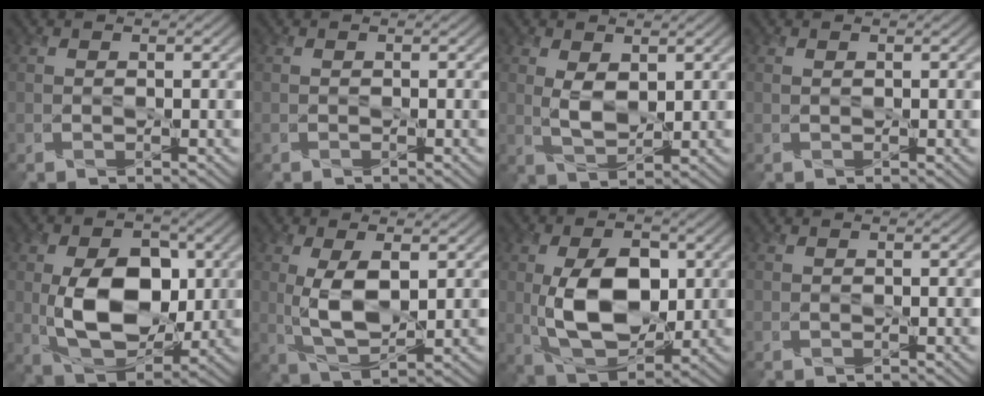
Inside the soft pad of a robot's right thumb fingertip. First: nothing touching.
{"total": 0.0}
{"total": 3.8, "force": [1.0, 2.0, 3.0], "torque": [-0.070, -0.005, 0.025]}
{"total": 0.0}
{"total": 12.2, "force": [-0.2, 7.8, 9.3], "torque": [-0.173, -0.004, 0.000]}
{"total": 7.2, "force": [0.8, 3.2, 6.3], "torque": [-0.141, -0.004, 0.021]}
{"total": 11.5, "force": [0.0, 6.9, 9.2], "torque": [-0.174, -0.002, 0.005]}
{"total": 0.0}